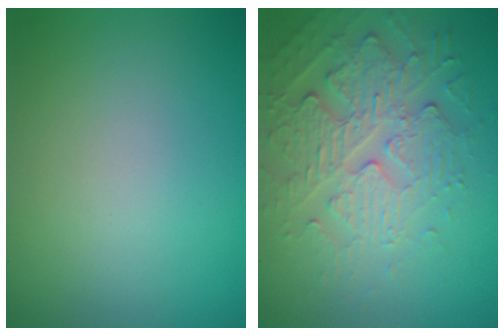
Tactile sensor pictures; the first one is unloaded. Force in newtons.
{"total": 4.4, "press": 3.9, "slide": 2.1}